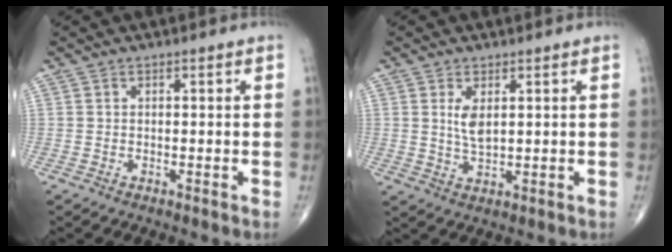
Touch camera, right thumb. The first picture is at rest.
{"total": 4.0, "force": [1.1, 1.8, 3.4], "torque": [-0.064, -0.011, 0.027]}